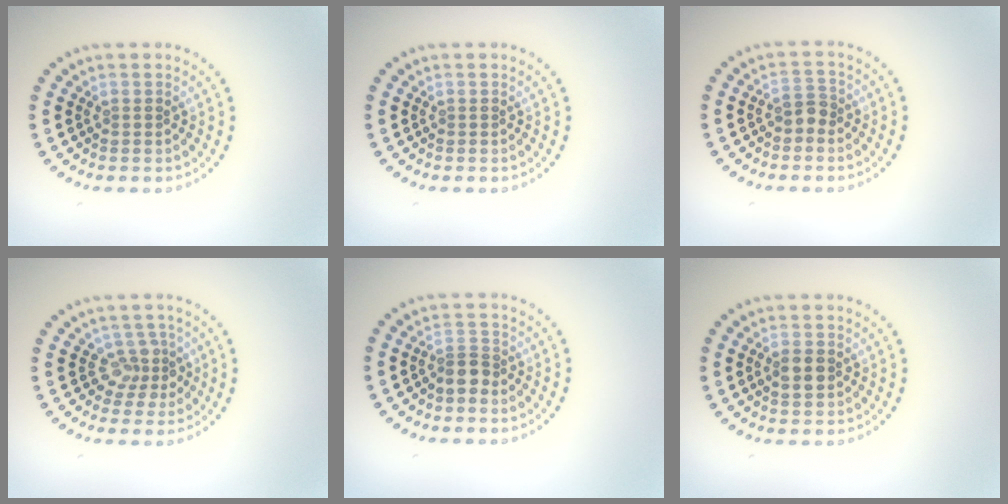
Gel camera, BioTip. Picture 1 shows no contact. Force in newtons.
{"total": 0.0}
{"total": 1.5, "press": 1.3, "slide": 0.8}
{"total": 2.4, "press": 1.7, "slide": 1.6}
{"total": 1.9, "press": 1.6, "slide": 1.0}
{"total": 2.1, "press": 2.1, "slide": 0.0}